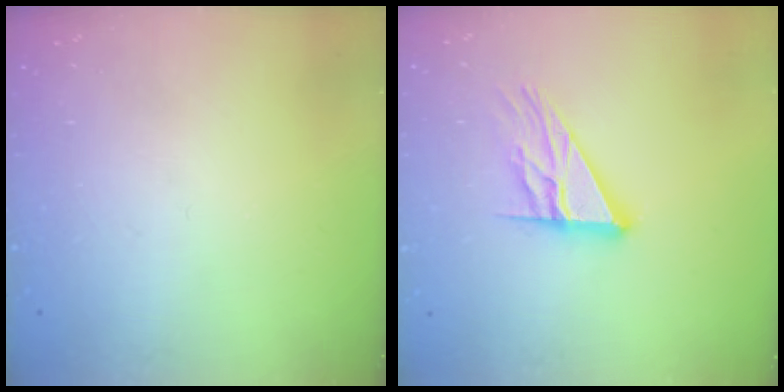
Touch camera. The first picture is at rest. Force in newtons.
{"total": 11.7, "press": 11.7, "slide": 0.9}